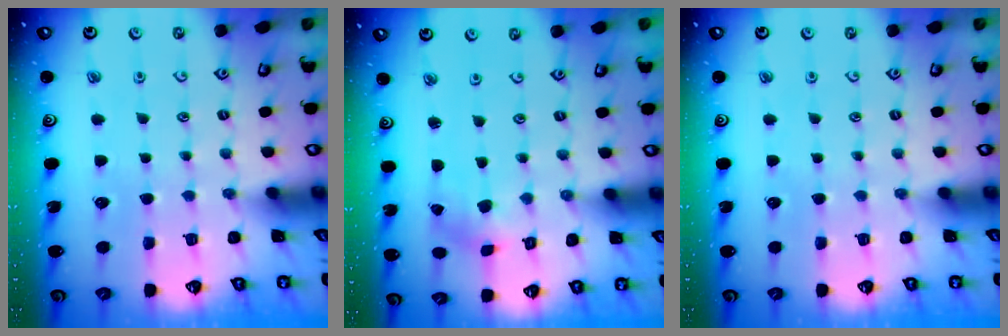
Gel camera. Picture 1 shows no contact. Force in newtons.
{"total": 2.2, "press": 2.1, "slide": 0.6}
{"total": 0.0}